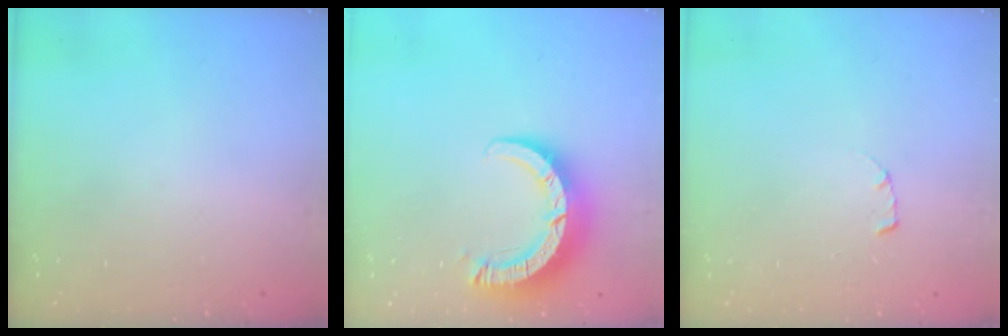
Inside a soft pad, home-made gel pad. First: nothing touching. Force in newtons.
{"total": 9.2, "press": 9.2, "slide": 1.2}
{"total": 1.7, "press": 1.7, "slide": 0.2}